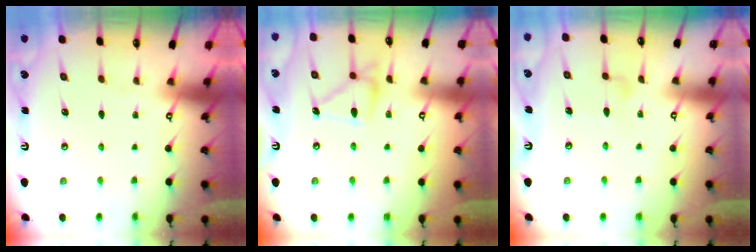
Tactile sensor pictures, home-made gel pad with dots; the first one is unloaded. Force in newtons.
{"total": 15.5, "press": 15.4, "slide": 0.9}
{"total": 5.6, "press": 5.6, "slide": 0.2}